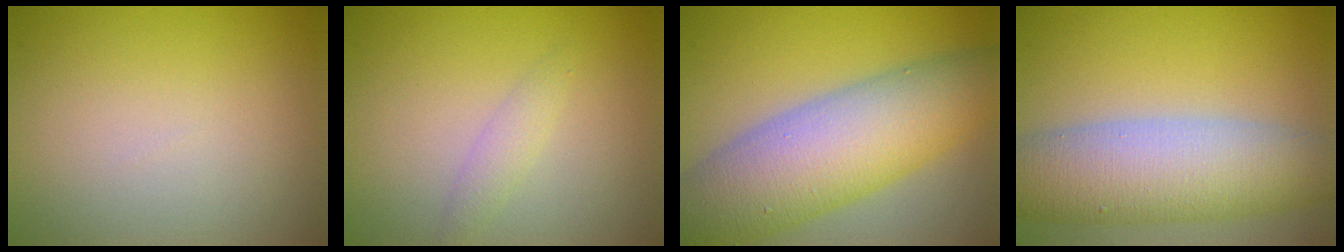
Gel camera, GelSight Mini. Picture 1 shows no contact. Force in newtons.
{"total": 1.3, "press": 1.3, "slide": 0.1}
{"total": 10.0, "press": 10.0, "slide": 0.3}
{"total": 8.2, "press": 8.2, "slide": 0.5}